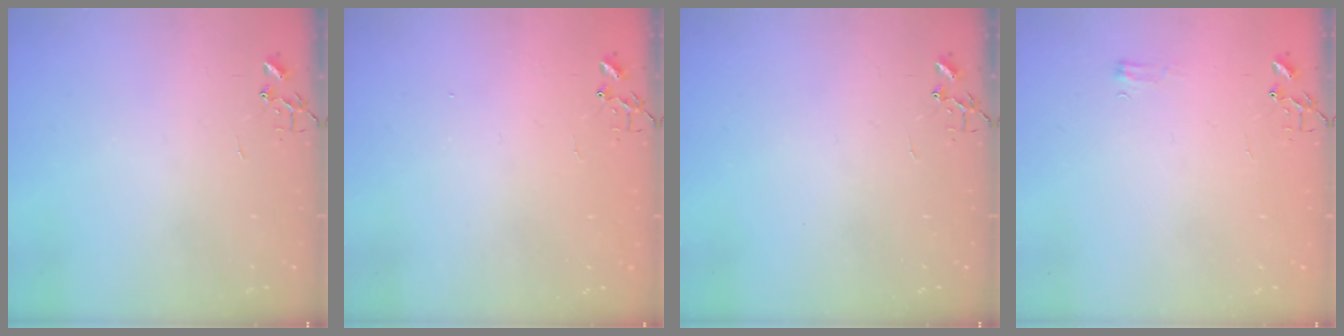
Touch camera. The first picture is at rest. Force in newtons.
{"total": 1.1, "press": 1.1, "slide": 0.1}
{"total": 0.0}
{"total": 4.4, "press": 4.3, "slide": 0.5}